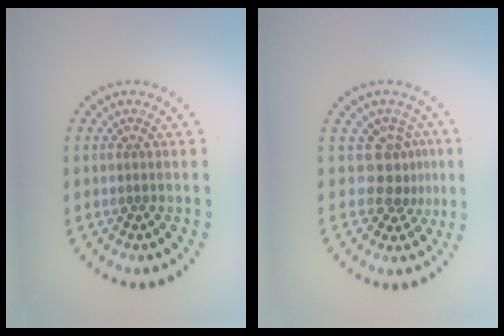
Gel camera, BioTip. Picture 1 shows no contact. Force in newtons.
{"total": 2.8, "press": 2.0, "slide": 2.0}